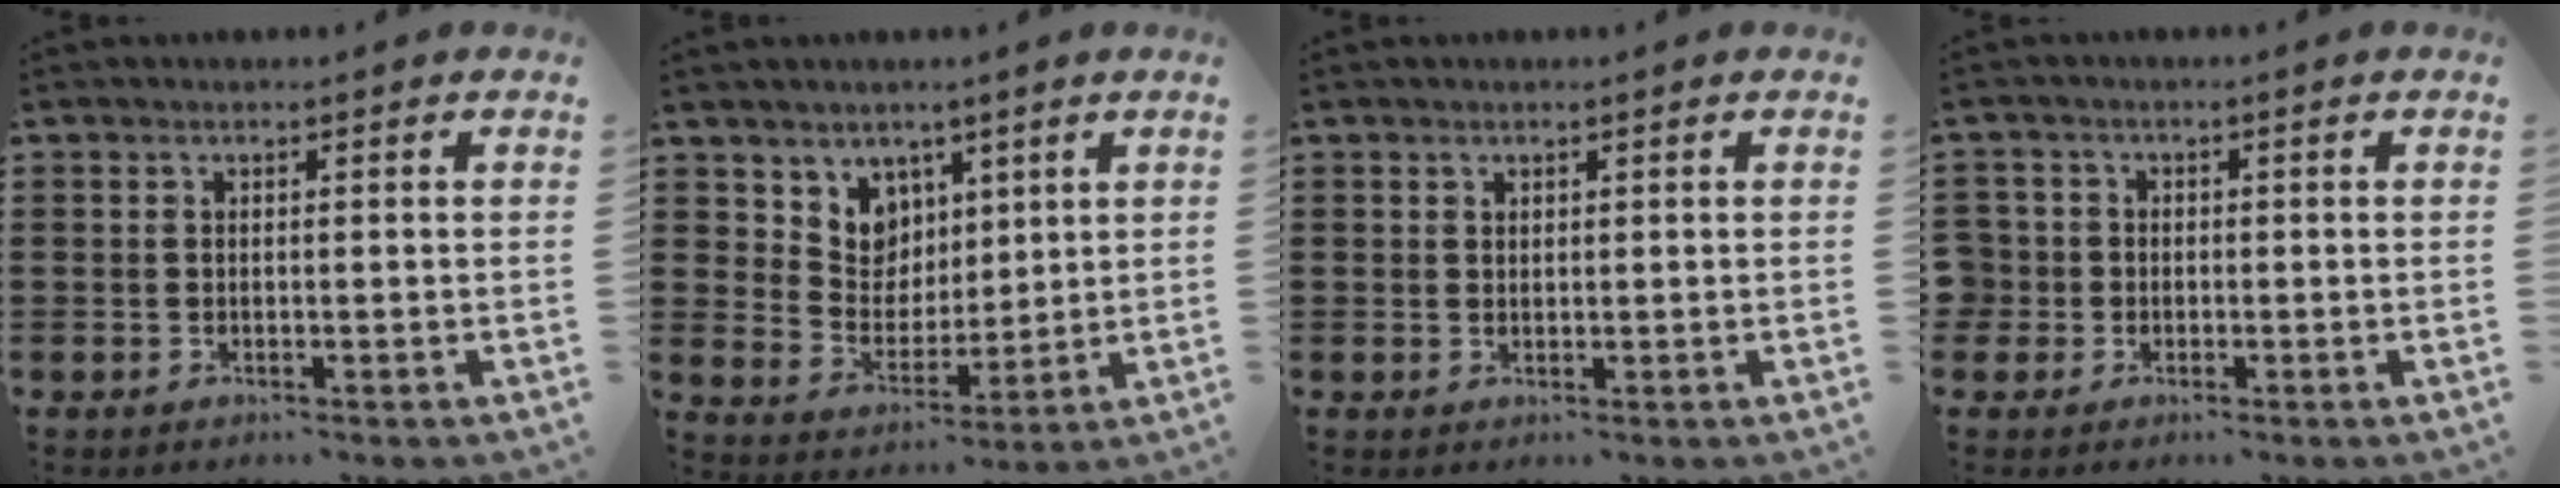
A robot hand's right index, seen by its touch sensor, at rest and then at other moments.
{"total": 6.4, "force": [4.0, 5.0, 0.1], "torque": [-0.041, -0.016, 0.079]}
{"total": 1.0, "force": [0.7, 0.6, 0.1], "torque": [-0.004, 0.001, 0.015]}
{"total": 2.6, "force": [-0.6, 2.5, 0.4], "torque": [-0.028, 0.003, -0.018]}